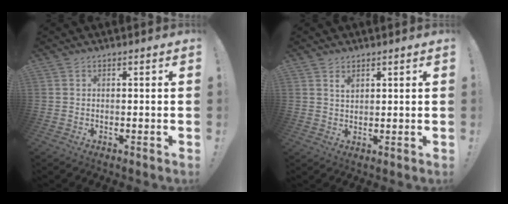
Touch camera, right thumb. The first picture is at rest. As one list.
[{"total": 2.3, "force": [1.5, 1.3, 1.2], "torque": [-0.006, -0.010, 0.023]}]